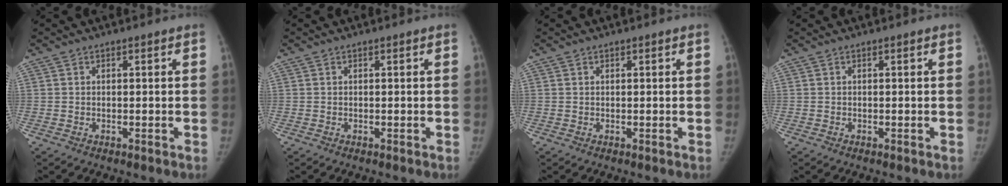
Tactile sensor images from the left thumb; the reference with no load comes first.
{"total": 0.0}
{"total": 0.0}
{"total": 0.0}